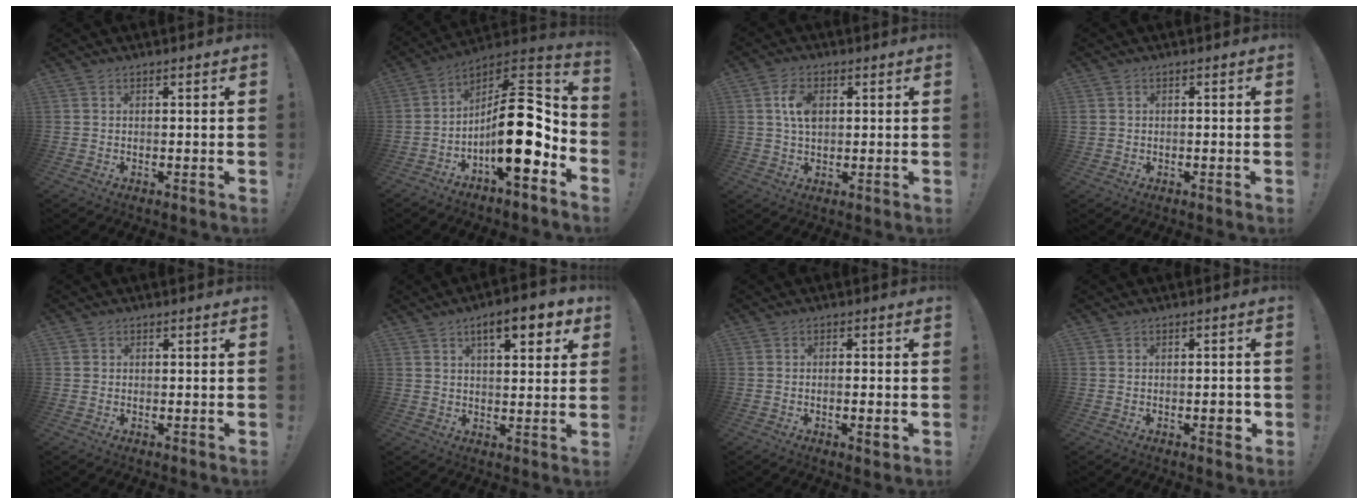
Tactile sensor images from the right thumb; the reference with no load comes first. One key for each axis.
{"total": 20.7, "fx": -3.9, "fy": 7.8, "fz": 18.8, "tx": -0.291, "ty": 0.011, "tz": -0.059}
{"total": 6.8, "fx": 1.4, "fy": 4.2, "fz": 5.2, "tx": -0.095, "ty": 0.003, "tz": 0.025}
{"total": 1.4, "fx": -0.3, "fy": 1.3, "fz": 0.5, "tx": -0.009, "ty": 0.004, "tz": -0.005}
{"total": 0.9, "fx": 0.3, "fy": 0.8, "fz": 0.1, "tx": -0.006, "ty": 0.003, "tz": 0.007}
{"total": 9.7, "fx": 4.9, "fy": 3.1, "fz": 7.8, "tx": -0.100, "ty": -0.019, "tz": 0.076}
{"total": 2.8, "fx": -0.9, "fy": 0.5, "fz": 2.6, "tx": -0.034, "ty": -0.001, "tz": -0.016}
{"total": 3.0, "fx": -0.9, "fy": 1.2, "fz": 2.6, "tx": -0.023, "ty": 0.002, "tz": -0.016}